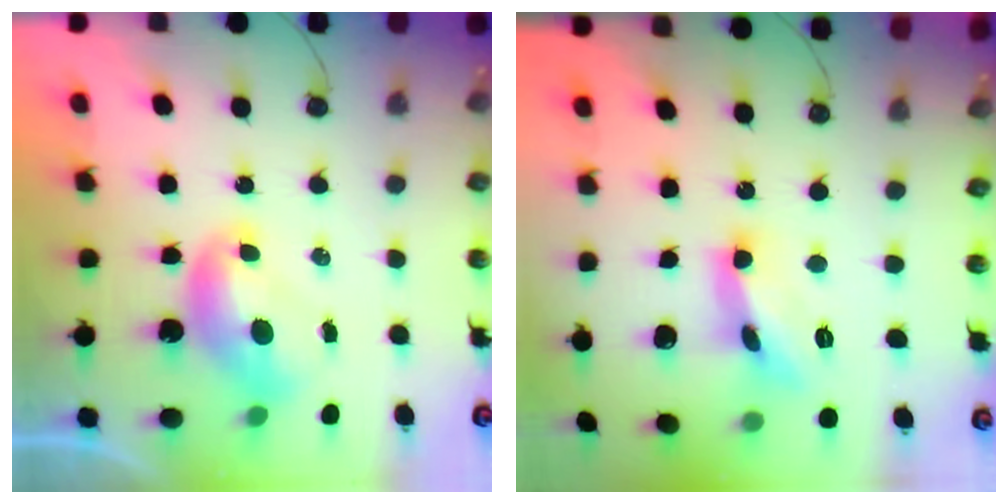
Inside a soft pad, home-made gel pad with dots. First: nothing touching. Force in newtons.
{"total": 6.9, "press": 6.9, "slide": 0.3}